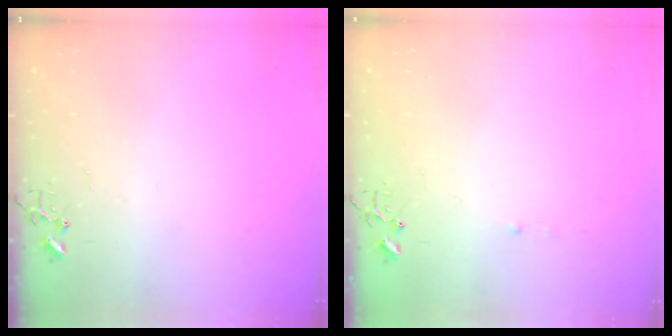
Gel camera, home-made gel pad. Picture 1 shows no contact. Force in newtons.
{"total": 1.8, "press": 1.8, "slide": 0.2}